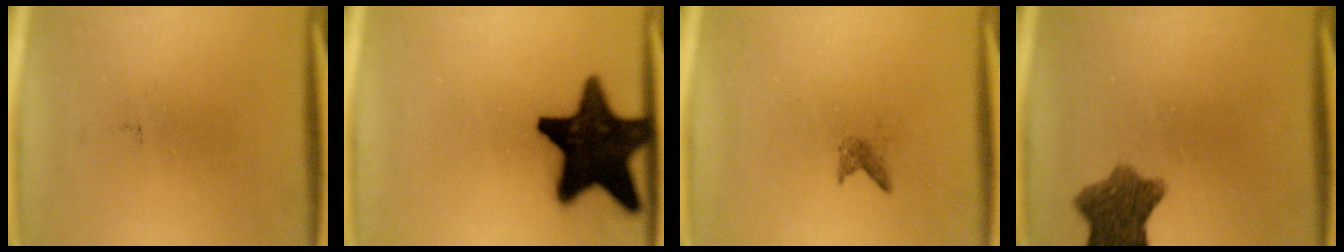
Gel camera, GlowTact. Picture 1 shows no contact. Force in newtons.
{"total": 19.8}
{"total": 0.9}
{"total": 8.2}